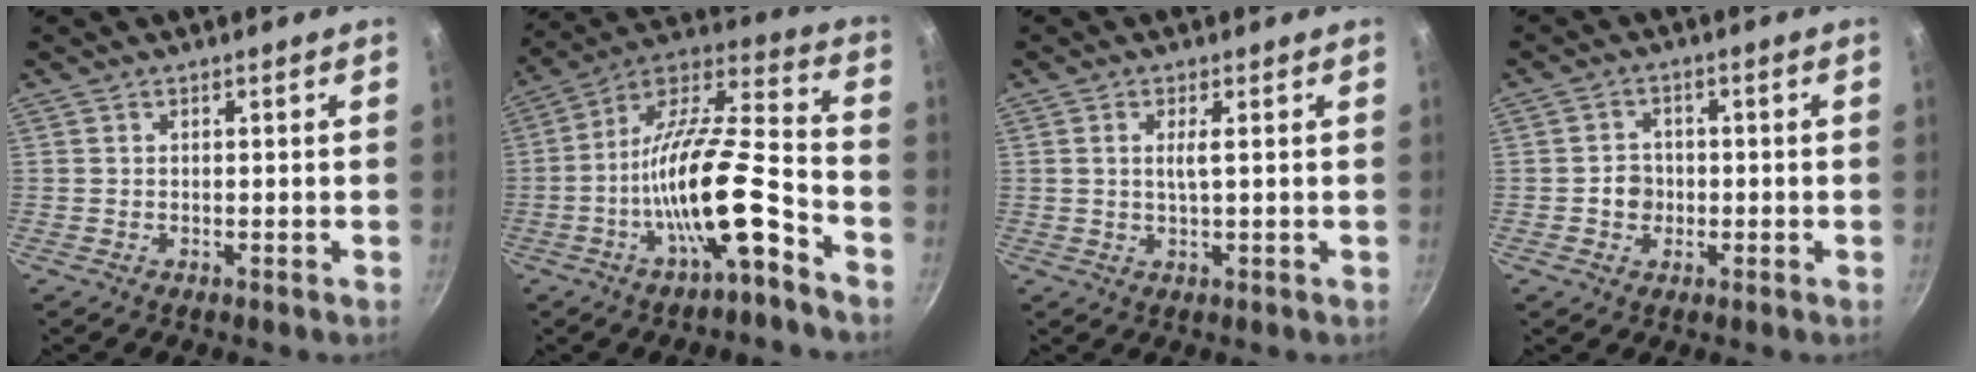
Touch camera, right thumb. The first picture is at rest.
{"total": 19.3, "force": [-7.9, 5.1, 16.8], "torque": [-0.283, 0.053, -0.152]}
{"total": 2.6, "force": [0.5, 0.4, 2.5], "torque": [-0.055, 0.000, 0.011]}
{"total": 3.8, "force": [-0.7, 3.4, 1.5], "torque": [-0.003, 0.010, -0.014]}